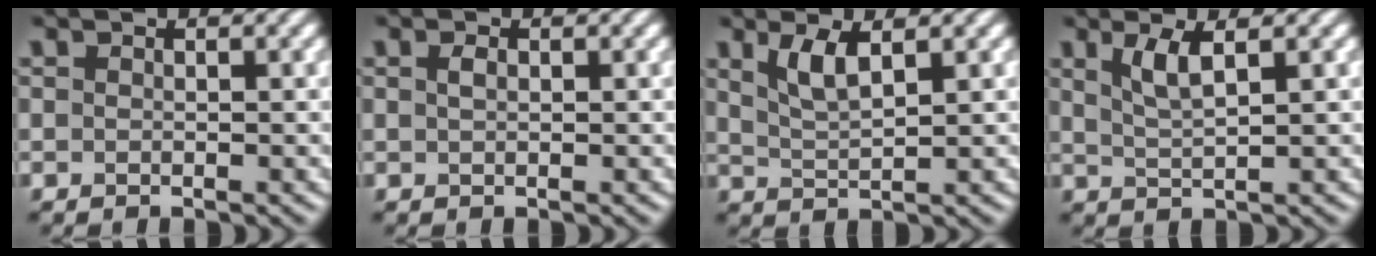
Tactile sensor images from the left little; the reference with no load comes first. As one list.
[{"total": 0.7, "force": [0.2, 0.4, 0.6], "torque": [-0.014, 0.001, 0.004]}, {"total": 2.9, "force": [1.6, 0.8, 2.3], "torque": [-0.048, -0.004, 0.034]}, {"total": 2.7, "force": [1.3, 0.6, 2.2], "torque": [-0.046, -0.002, 0.028]}]